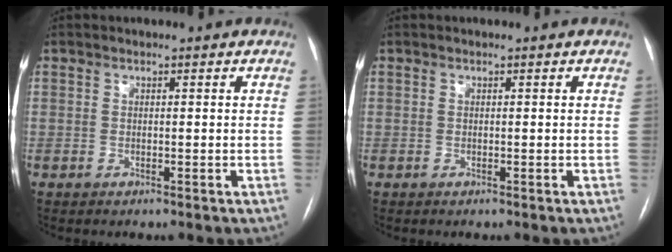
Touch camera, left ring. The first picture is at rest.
{"total": 0.0}